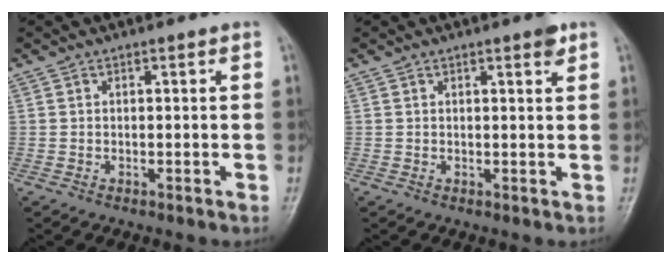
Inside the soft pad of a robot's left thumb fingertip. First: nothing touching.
{"total": 1.9, "force": [1.3, 0.4, 1.4], "torque": [-0.018, -0.006, 0.016]}